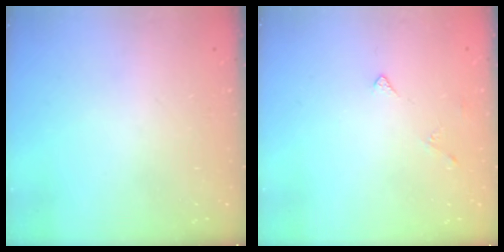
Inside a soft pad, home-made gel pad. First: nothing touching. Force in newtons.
{"total": 3.0, "press": 2.9, "slide": 0.5}